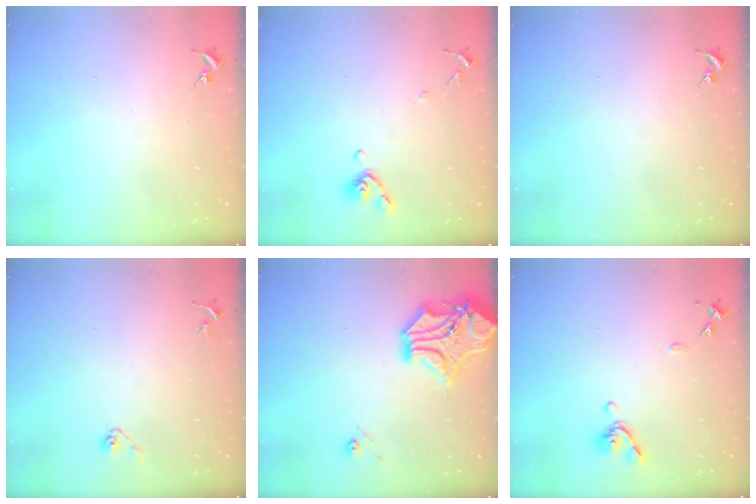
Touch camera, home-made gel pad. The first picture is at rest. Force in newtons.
{"total": 7.7, "press": 7.6, "slide": 1.4}
{"total": 0.0}
{"total": 3.7, "press": 3.4, "slide": 1.3}
{"total": 16.2, "press": 16.0, "slide": 2.6}
{"total": 9.1, "press": 9.0, "slide": 1.4}